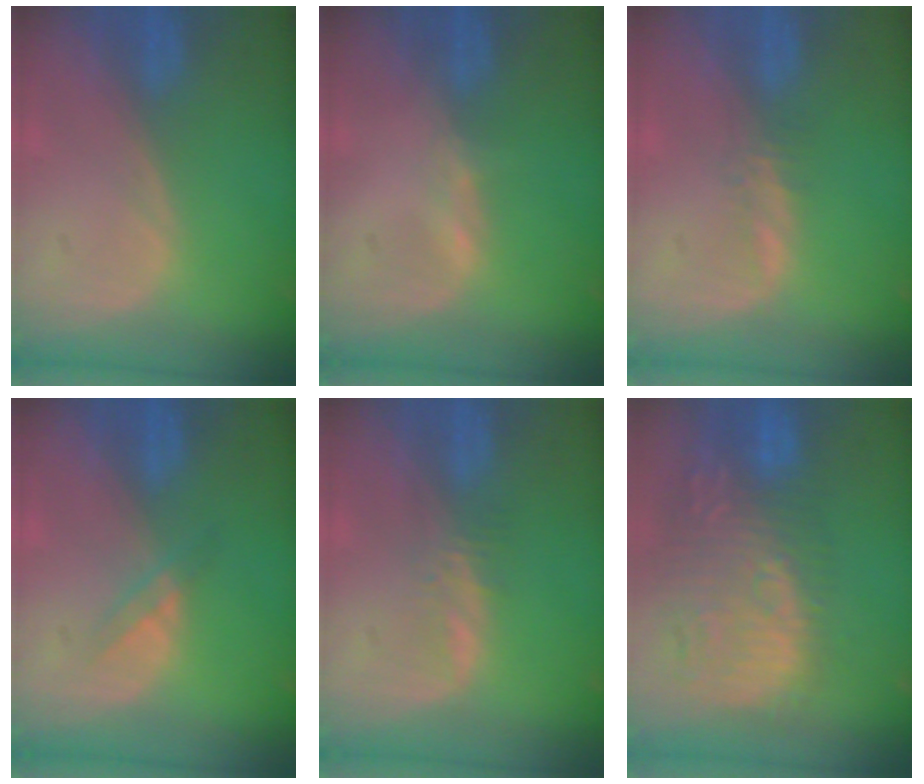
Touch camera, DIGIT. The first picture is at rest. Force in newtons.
{"total": 0.7, "press": 0.7, "slide": 0.2}
{"total": 1.3, "press": 1.2, "slide": 0.5}
{"total": 1.8, "press": 1.8, "slide": 0.2}
{"total": 2.2, "press": 2.1, "slide": 0.2}
{"total": 13.5, "press": 12.1, "slide": 5.9}